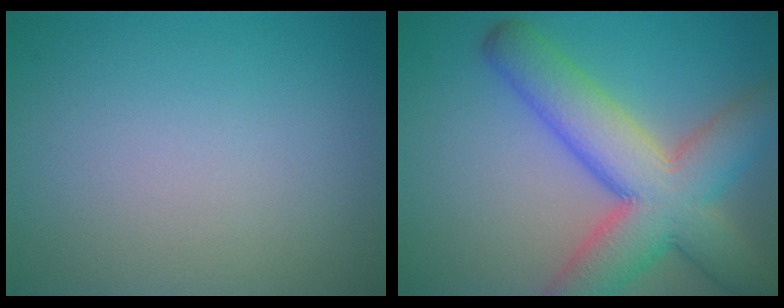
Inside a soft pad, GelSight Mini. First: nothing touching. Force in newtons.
{"total": 9.8, "press": 9.8, "slide": 0.5}